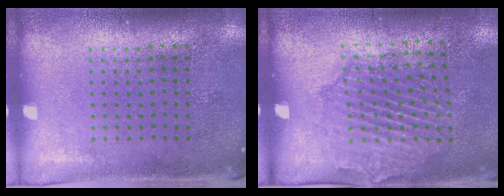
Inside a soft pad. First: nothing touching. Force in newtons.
{"total": 1.5, "press": 1.5, "slide": 0.4}